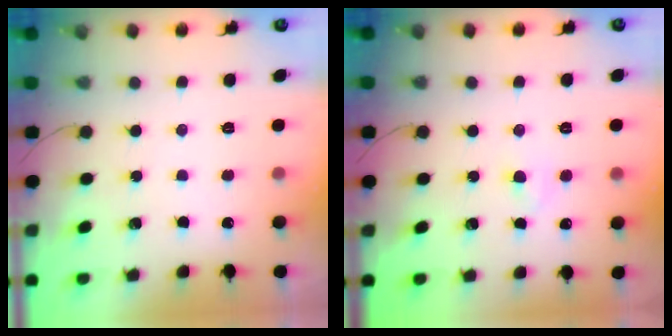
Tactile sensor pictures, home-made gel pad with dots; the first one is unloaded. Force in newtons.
{"total": 2.8, "press": 2.6, "slide": 1.0}